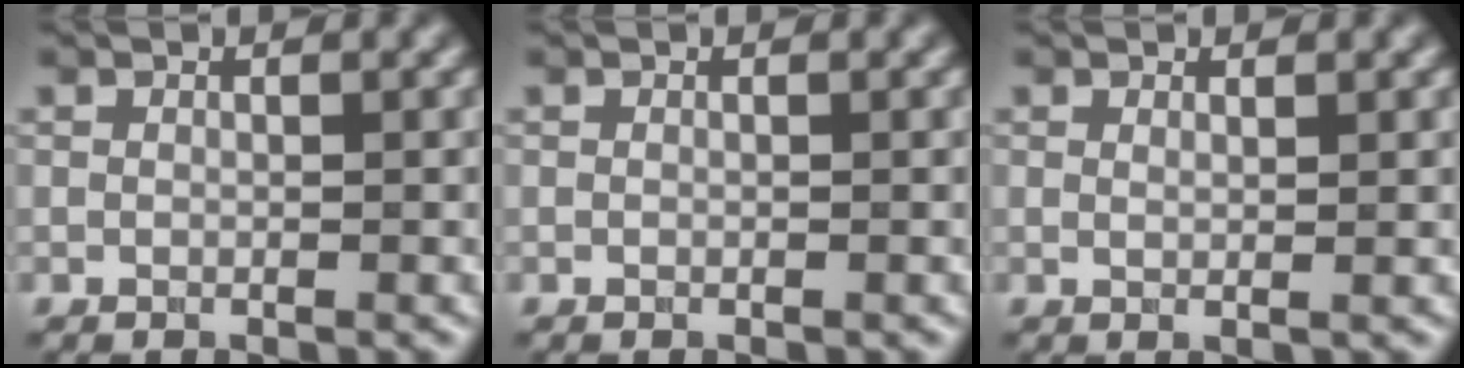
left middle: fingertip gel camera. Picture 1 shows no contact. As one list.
[{"total": 0.0}, {"total": 1.1, "force": [0.5, 0.3, 0.9], "torque": [-0.009, -0.001, 0.006]}]